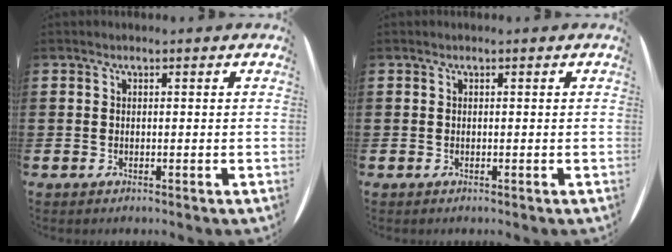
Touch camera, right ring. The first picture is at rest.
{"total": 0.0}